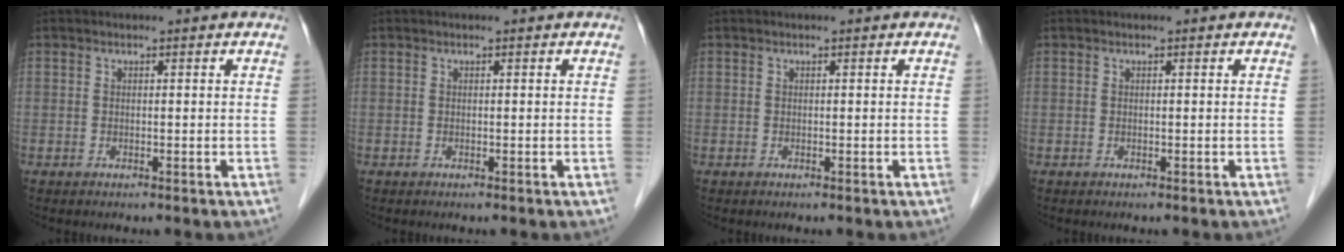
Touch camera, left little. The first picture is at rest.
{"total": 0.0}
{"total": 0.0}
{"total": 0.0}